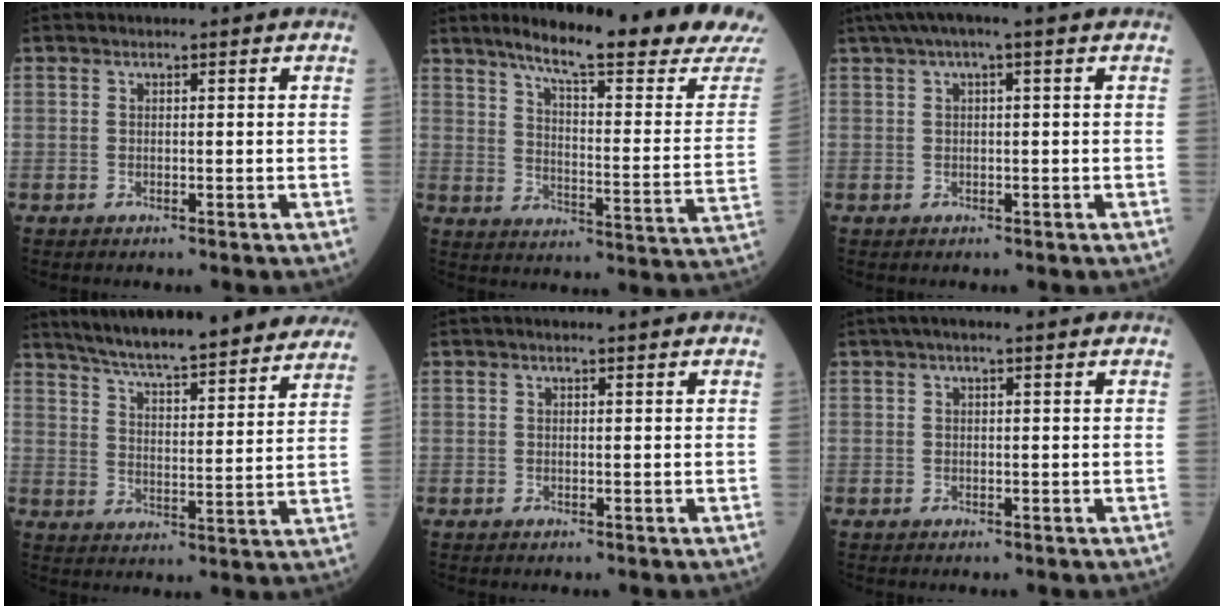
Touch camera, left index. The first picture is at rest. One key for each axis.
{"total": 22.8, "fx": 19.7, "fy": 0.1, "fz": 11.4, "tx": -0.161, "ty": -0.071, "tz": 0.258}
{"total": 4.7, "fx": 2.7, "fy": 0.2, "fz": 3.8, "tx": -0.072, "ty": 0.035, "tz": 0.048}
{"total": 25.5, "fx": 22.6, "fy": 2.8, "fz": 11.5, "tx": -0.177, "ty": -0.009, "tz": 0.301}
{"total": 1.5, "fx": 1.1, "fy": 0.1, "fz": 1.1, "tx": -0.019, "ty": 0.013, "tz": 0.016}
{"total": 3.7, "fx": 2.6, "fy": 0.3, "fz": 2.6, "tx": -0.046, "ty": 0.033, "tz": 0.041}